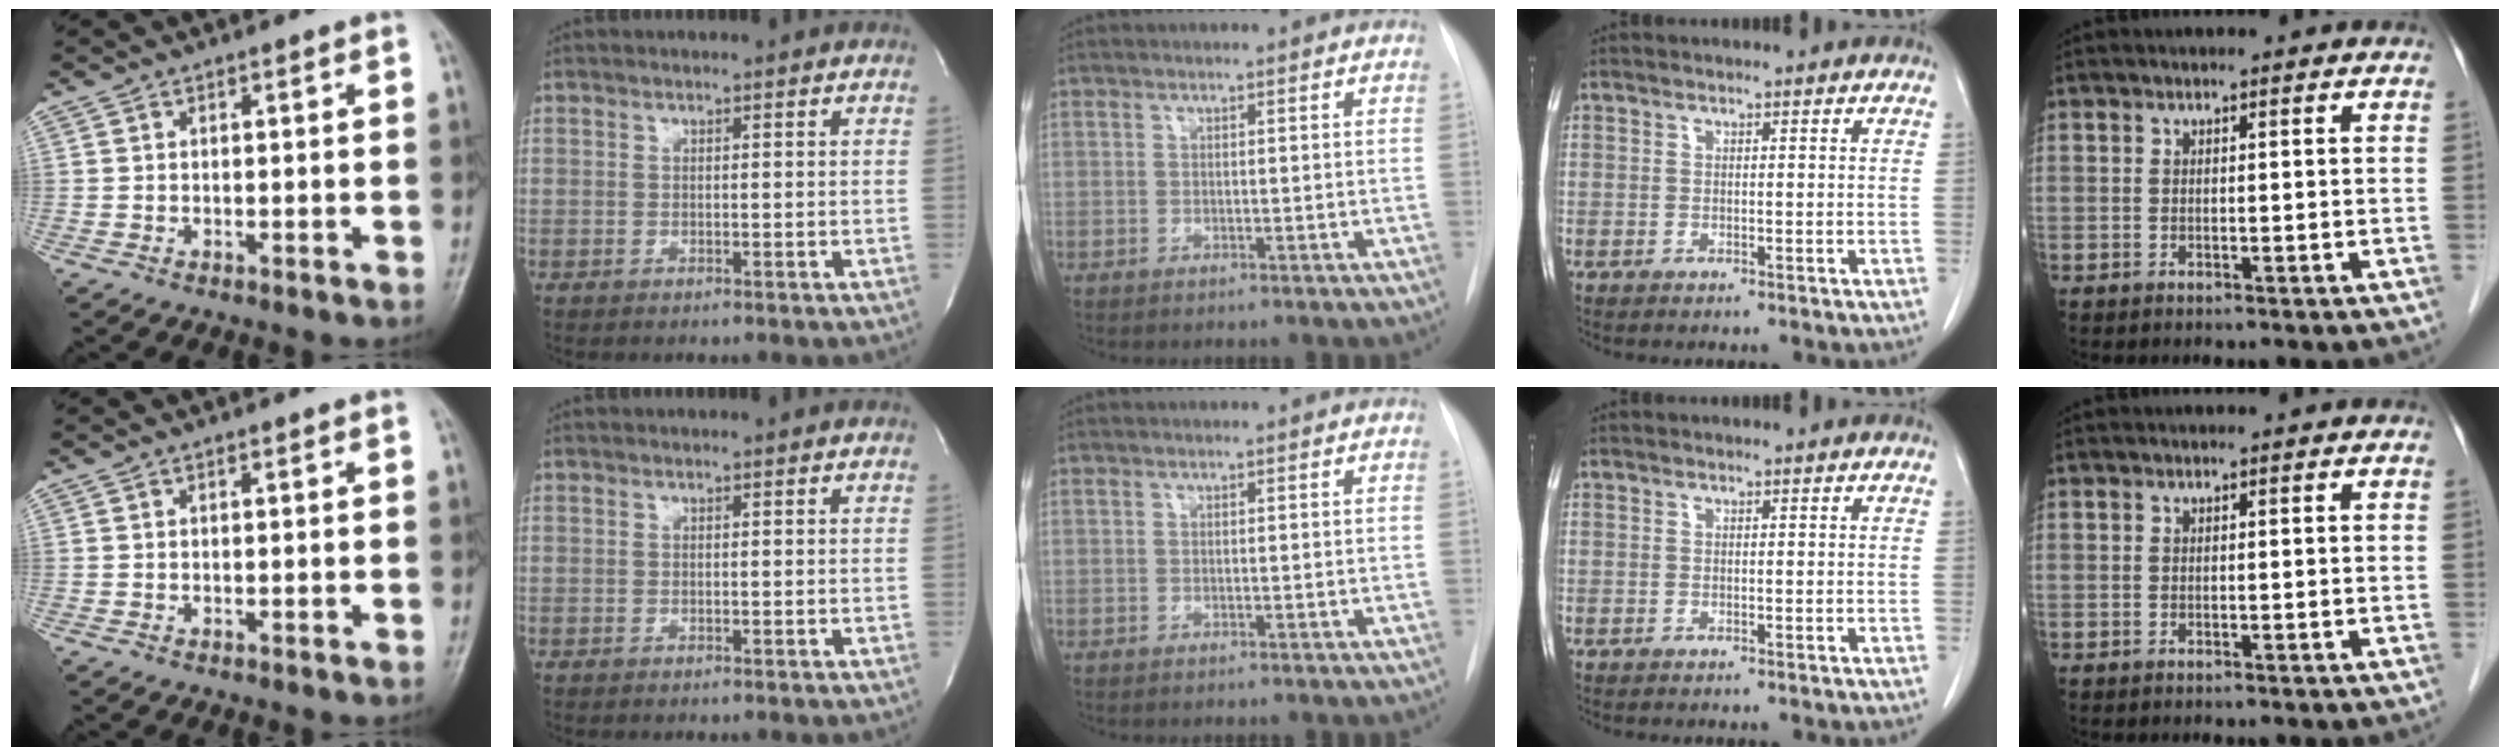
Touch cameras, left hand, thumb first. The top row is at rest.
{}